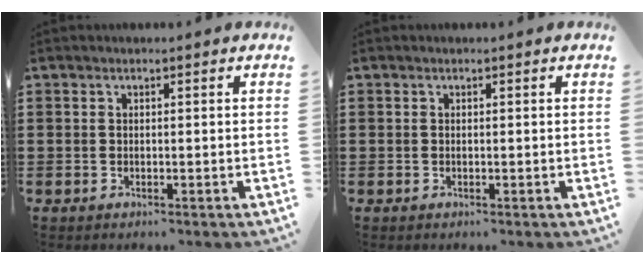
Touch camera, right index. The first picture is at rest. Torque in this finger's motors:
{"motor_torque": [0.28, 0.71, 0.00, 0.00]}